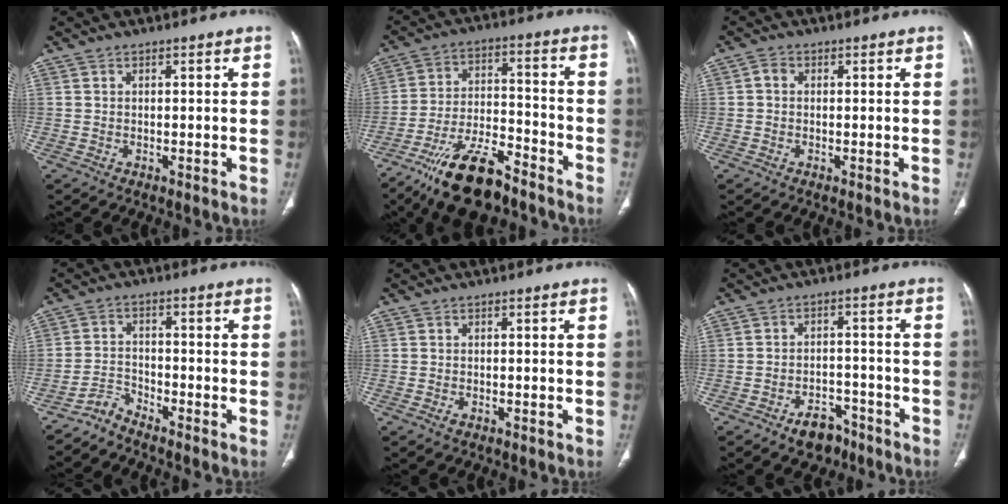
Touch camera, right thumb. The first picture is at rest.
{"total": 15.4, "force": [-11.1, 5.4, 9.1], "torque": [-0.155, 0.067, -0.194]}
{"total": 1.5, "force": [0.0, 1.2, 0.9], "torque": [-0.011, 0.002, -0.004]}
{"total": 3.1, "force": [-3.1, 0.2, -0.1], "torque": [0.000, 0.014, -0.066]}
{"total": 0.7, "force": [-0.4, 0.4, 0.4], "torque": [-0.011, 0.003, -0.007]}
{"total": 6.0, "force": [-4.2, 3.6, 2.3], "torque": [-0.015, 0.037, -0.060]}